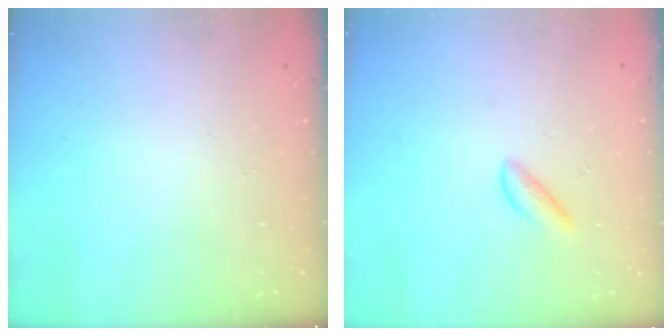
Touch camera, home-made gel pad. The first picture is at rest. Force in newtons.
{"total": 2.7, "press": 2.7, "slide": 0.3}